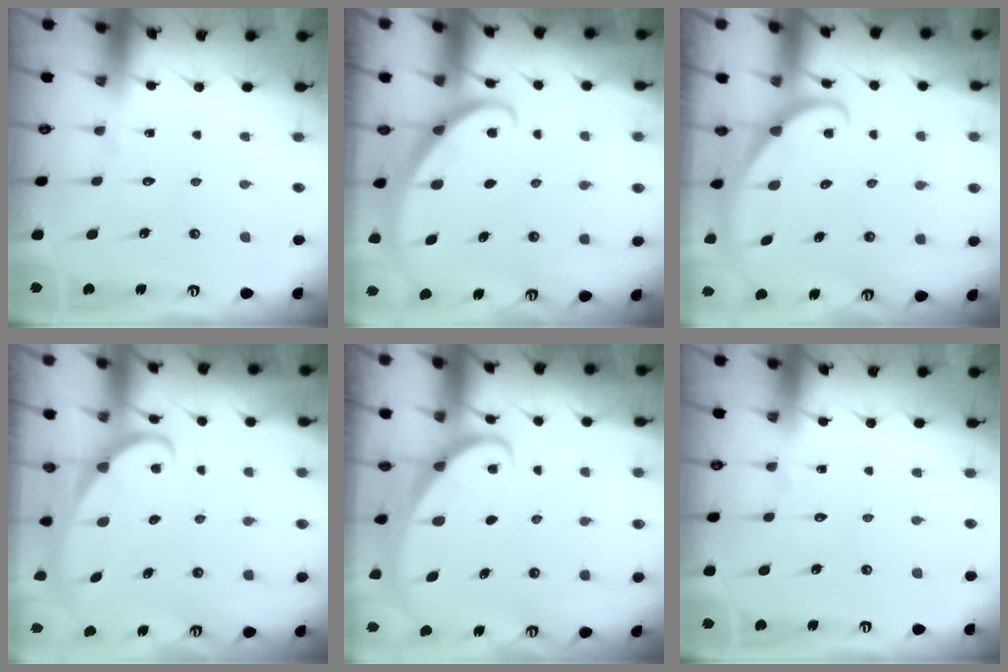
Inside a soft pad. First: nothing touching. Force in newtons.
{"total": 2.8, "press": 2.8, "slide": 0.2}
{"total": 2.0, "press": 2.0, "slide": 0.0}
{"total": 1.9, "press": 1.9, "slide": 0.1}
{"total": 1.7, "press": 1.7, "slide": 0.2}
{"total": 0.0}